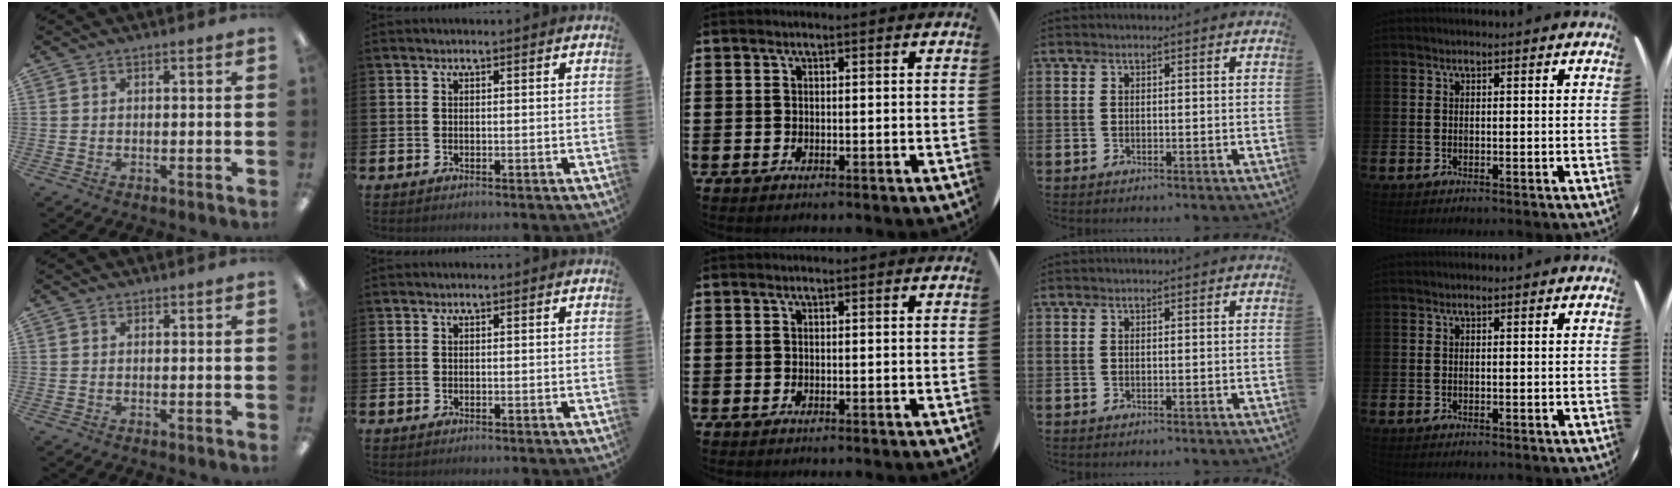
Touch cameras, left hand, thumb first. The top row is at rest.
{}